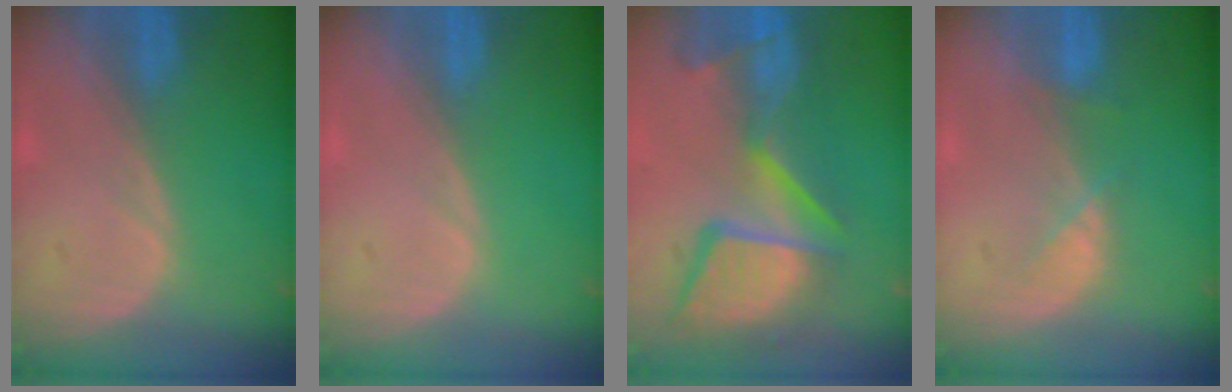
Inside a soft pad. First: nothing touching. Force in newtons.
{"total": 0.0}
{"total": 13.5, "press": 11.1, "slide": 7.7}
{"total": 2.4, "press": 2.3, "slide": 0.5}